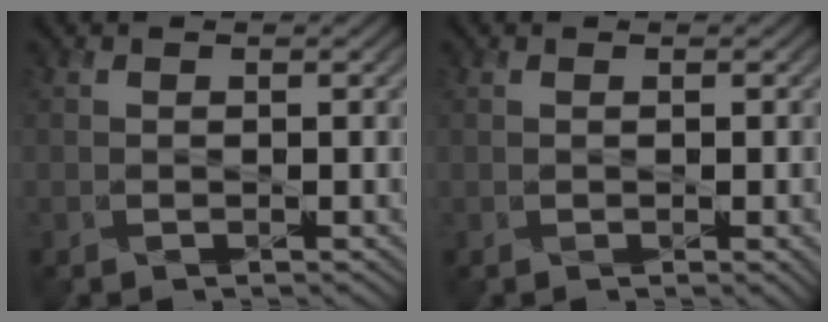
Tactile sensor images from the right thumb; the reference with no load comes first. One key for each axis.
{"total": 1.9, "fx": -0.2, "fy": 0.6, "fz": 1.8, "tx": -0.022, "ty": -0.001, "tz": 0.001}